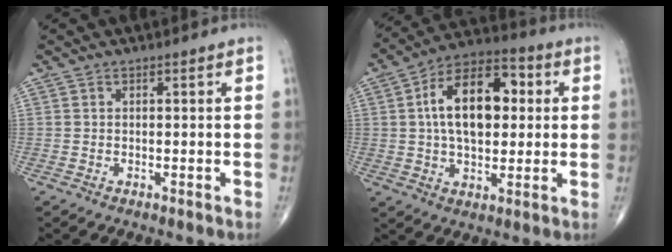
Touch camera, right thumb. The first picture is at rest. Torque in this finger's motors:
{"motor_torque": [1.12, 3.21, 1.27, 0.01, 0.50]}